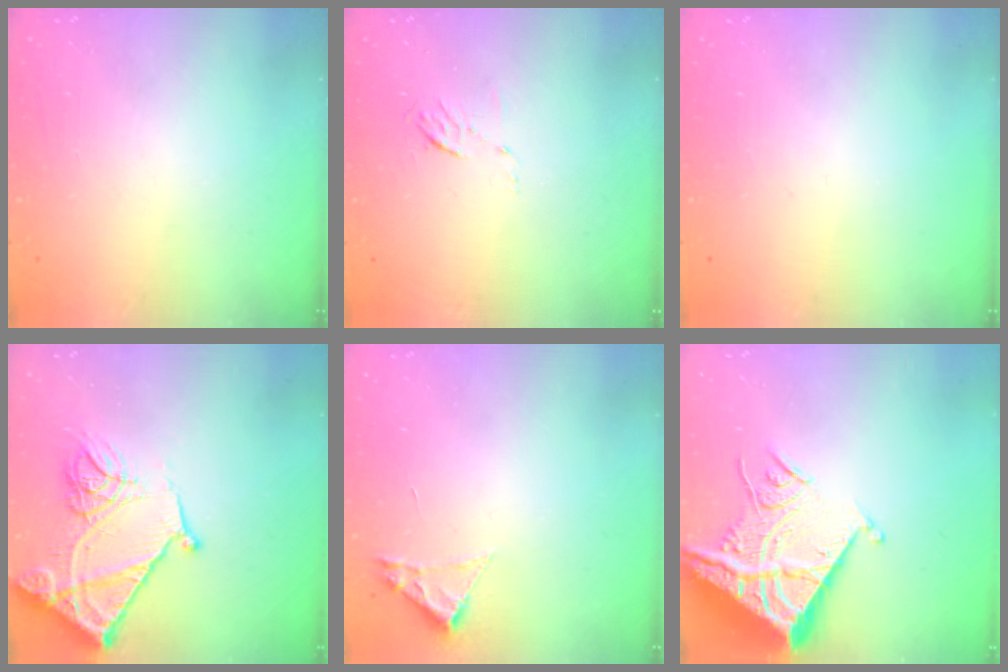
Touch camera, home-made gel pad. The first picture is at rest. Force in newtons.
{"total": 4.0, "press": 3.7, "slide": 1.4}
{"total": 0.0}
{"total": 19.3, "press": 19.2, "slide": 2.1}
{"total": 1.8, "press": 1.8, "slide": 0.2}
{"total": 16.7, "press": 16.6, "slide": 1.8}